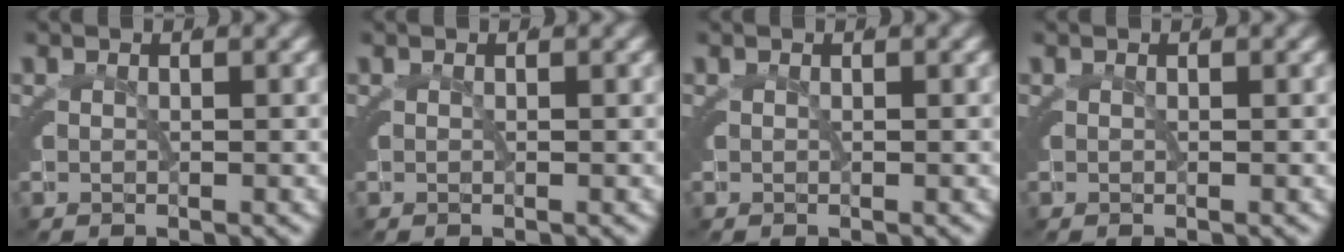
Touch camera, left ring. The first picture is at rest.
{"total": 0.0}
{"total": 0.0}
{"total": 0.0}